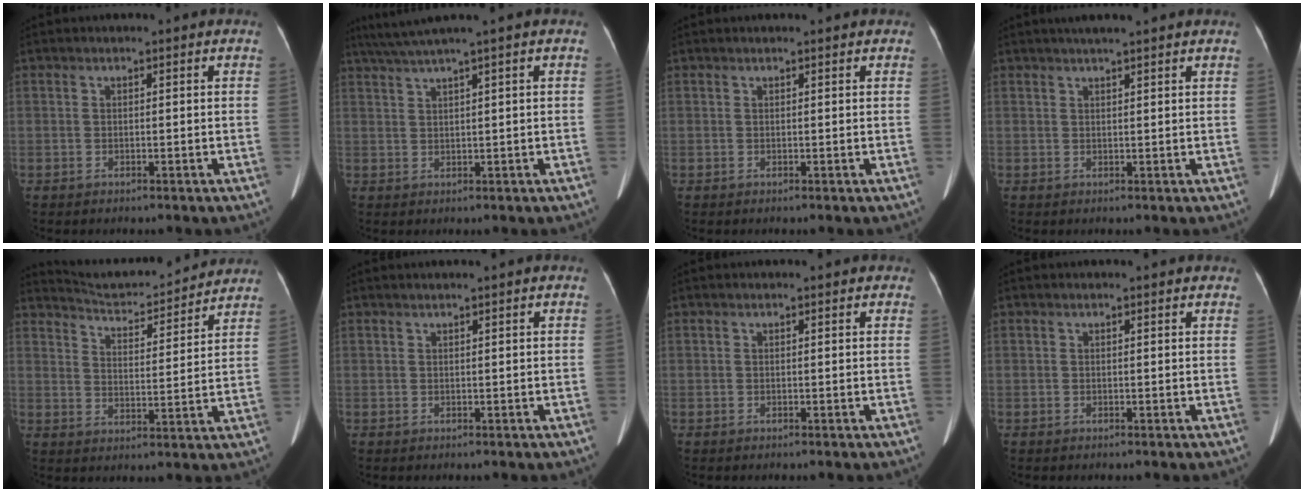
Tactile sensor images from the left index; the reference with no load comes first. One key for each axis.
{"total": 4.6, "fx": 3.4, "fy": -1.4, "fz": 2.8, "tx": -0.060, "ty": 0.014, "tz": 0.070}
{"total": 1.9, "fx": 1.7, "fy": 0.3, "fz": 0.7, "tx": -0.014, "ty": 0.018, "tz": 0.017}
{"total": 5.2, "fx": 4.4, "fy": -0.1, "fz": 2.8, "tx": -0.042, "ty": 0.022, "tz": 0.061}
{"total": 14.4, "fx": 13.9, "fy": 1.8, "fz": 3.2, "tx": -0.050, "ty": 0.002, "tz": 0.194}
{"total": 1.6, "fx": 1.3, "fy": -0.4, "fz": 0.7, "tx": -0.009, "ty": 0.015, "tz": 0.028}
{"total": 2.9, "fx": 2.5, "fy": 0.8, "fz": 1.2, "tx": -0.014, "ty": 0.021, "tz": 0.022}
{"total": 3.5, "fx": 3.2, "fy": 0.7, "fz": 1.1, "tx": -0.015, "ty": 0.019, "tz": 0.029}